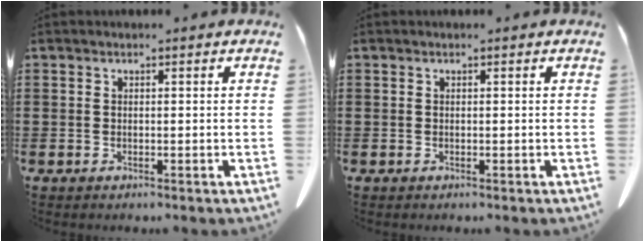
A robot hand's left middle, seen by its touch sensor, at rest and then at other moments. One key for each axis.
{"total": 0.0}